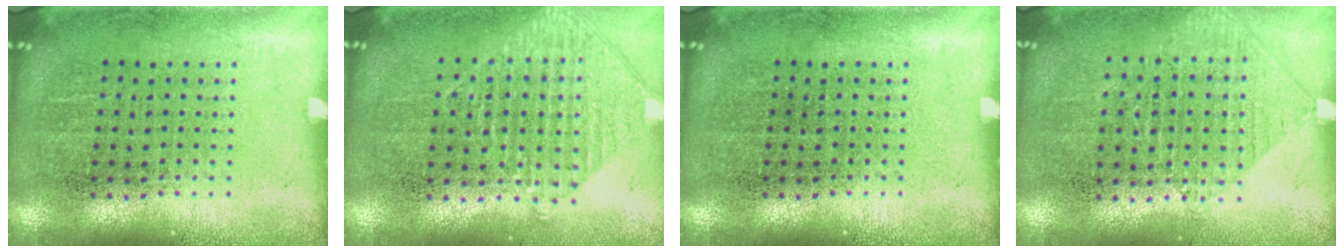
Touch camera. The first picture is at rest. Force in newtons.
{"total": 0.9, "press": 0.9, "slide": 0.0}
{"total": 0.0}
{"total": 0.9, "press": 0.9, "slide": 0.2}